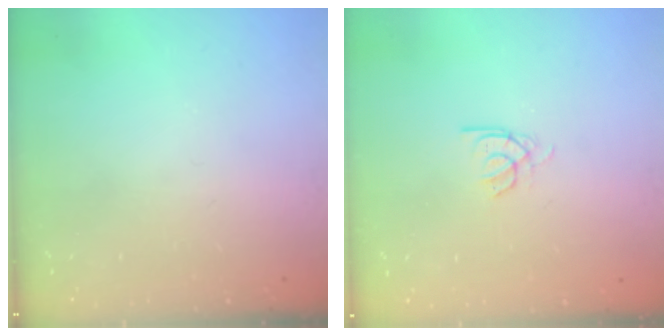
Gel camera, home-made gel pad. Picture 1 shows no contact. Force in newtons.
{"total": 2.2, "press": 2.2, "slide": 0.2}